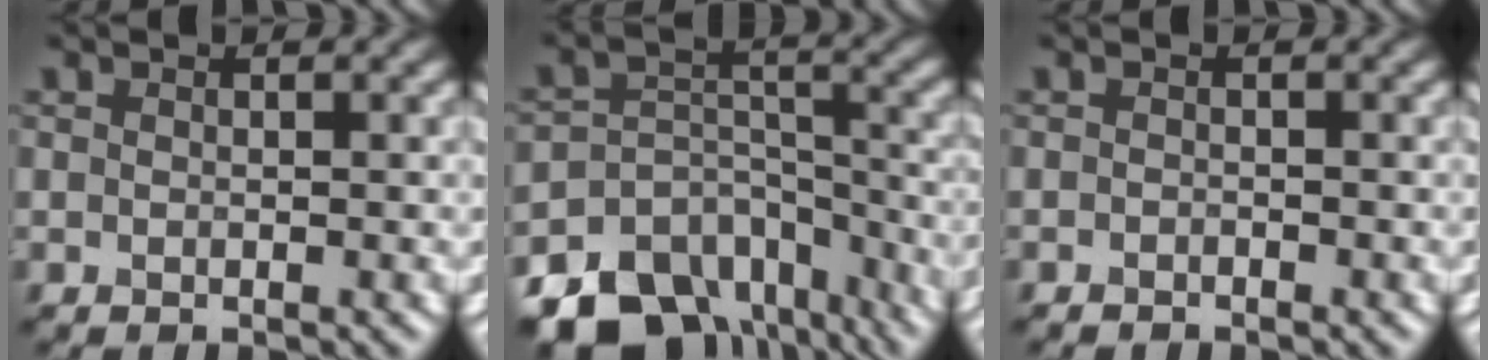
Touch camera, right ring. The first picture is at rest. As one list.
[{"total": 13.4, "force": [-10.4, 7.7, 3.4], "torque": [-0.057, -0.003, -0.142]}, {"total": 0.5, "force": [-0.4, 0.0, -0.3], "torque": [0.008, 0.000, -0.008]}]